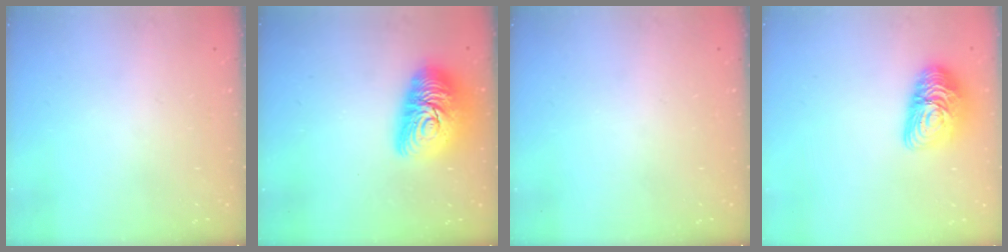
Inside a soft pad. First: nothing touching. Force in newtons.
{"total": 16.6, "press": 16.6, "slide": 1.2}
{"total": 0.0}
{"total": 13.0, "press": 13.0, "slide": 0.6}